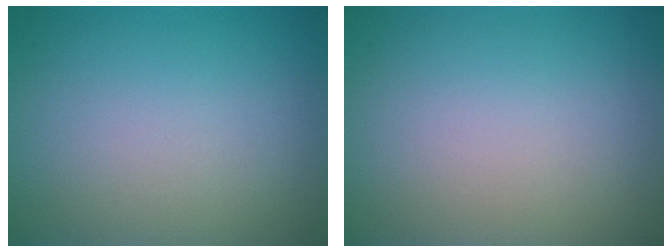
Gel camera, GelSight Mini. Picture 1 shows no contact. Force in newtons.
{"total": 0.0}